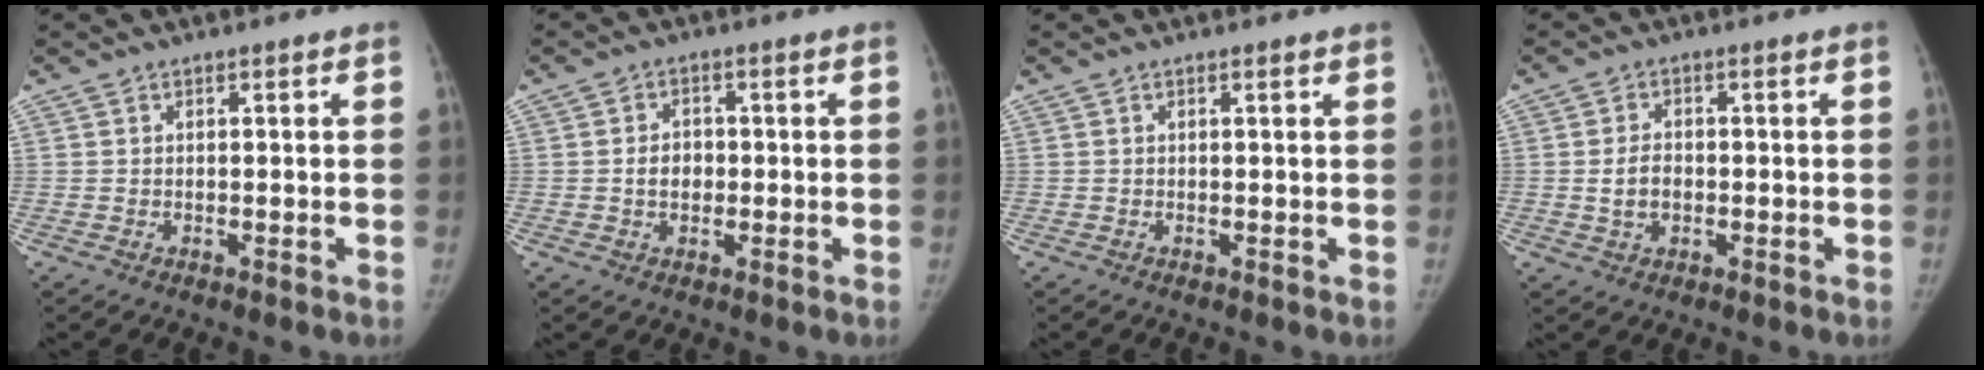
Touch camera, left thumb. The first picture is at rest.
{"total": 3.8, "force": [-0.3, 3.0, 2.4], "torque": [-0.027, 0.009, -0.007]}
{"total": 0.5, "force": [0.4, 0.0, 0.3], "torque": [-0.006, 0.001, 0.005]}
{"total": 4.2, "force": [-0.5, 2.9, 3.0], "torque": [-0.051, 0.008, -0.008]}